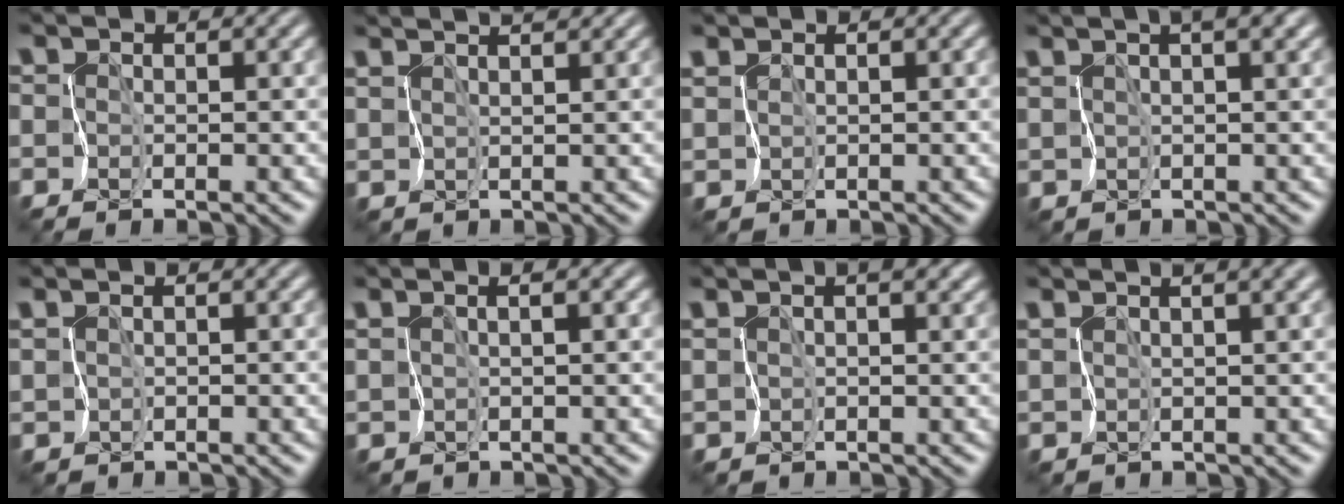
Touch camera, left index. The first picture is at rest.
{"total": 4.3, "force": [3.8, 0.8, 2.0], "torque": [-0.038, 0.024, 0.050]}
{"total": 1.0, "force": [0.9, -0.2, -0.1], "torque": [-0.004, 0.002, 0.023]}
{"total": 4.7, "force": [3.0, 1.2, 3.4], "torque": [-0.052, 0.018, 0.043]}
{"total": 0.7, "force": [0.7, 0.2, -0.3], "torque": [0.001, 0.000, 0.015]}
{"total": 2.2, "force": [1.5, 0.4, 1.6], "torque": [-0.019, 0.008, 0.023]}
{"total": 3.2, "force": [2.3, 0.9, 2.0], "torque": [-0.025, 0.013, 0.029]}
{"total": 6.0, "force": [4.1, 1.8, 4.1], "torque": [-0.063, 0.033, 0.062]}